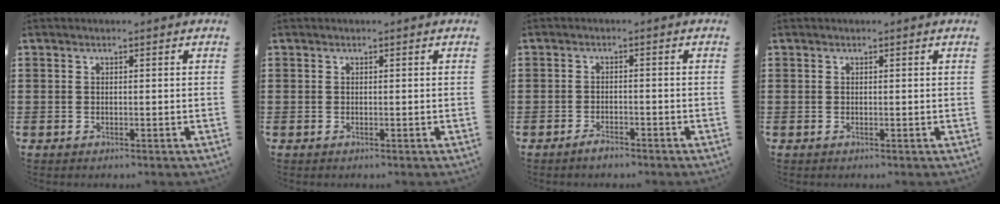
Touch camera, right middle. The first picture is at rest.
{"total": 0.0}
{"total": 1.8, "force": [-1.6, 0.4, 0.7], "torque": [-0.015, 0.000, -0.031]}
{"total": 0.0}